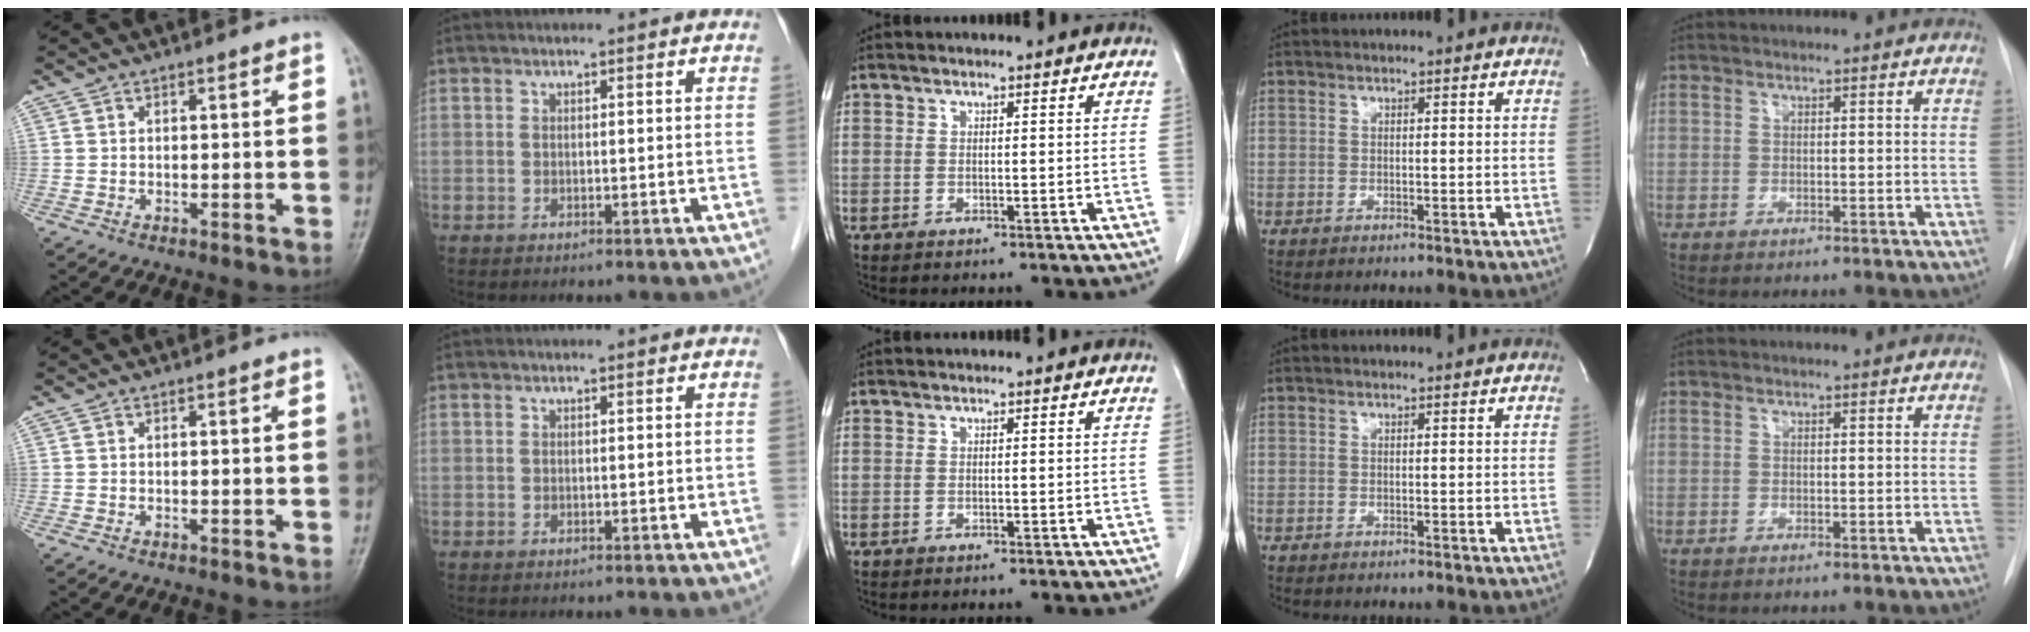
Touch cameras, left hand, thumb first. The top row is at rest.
{}